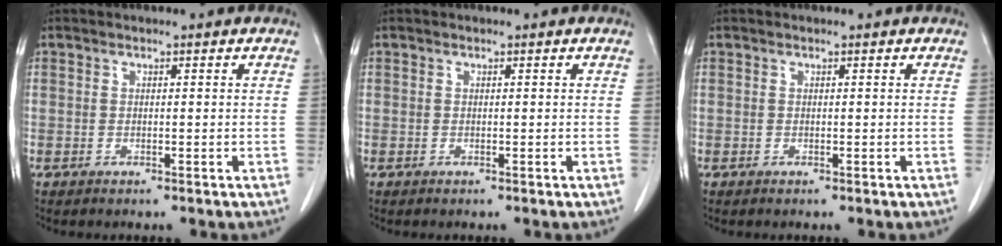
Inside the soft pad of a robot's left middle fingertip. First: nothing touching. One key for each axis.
{"total": 0.0}
{"total": 0.0}